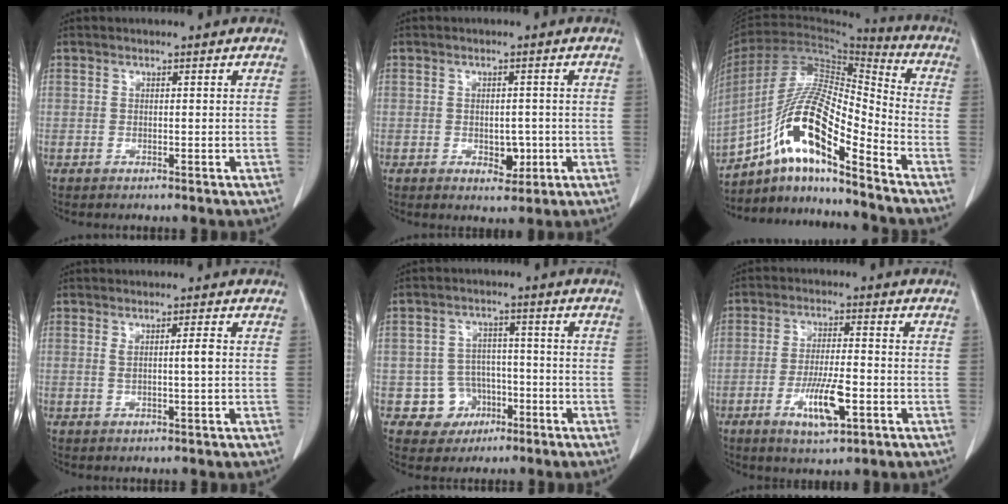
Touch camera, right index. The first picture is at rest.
{"total": 3.1, "force": [-0.7, 2.0, 2.3], "torque": [-0.022, 0.004, 0.000]}
{"total": 16.5, "force": [-9.9, 2.8, 12.9], "torque": [-0.250, 0.014, -0.175]}
{"total": 2.3, "force": [0.4, -0.1, 2.3], "torque": [-0.034, 0.002, 0.010]}
{"total": 6.0, "force": [-2.4, 5.4, 0.6], "torque": [0.003, 0.015, -0.029]}
{"total": 7.9, "force": [-2.9, 1.7, 7.1], "torque": [-0.131, -0.006, -0.045]}